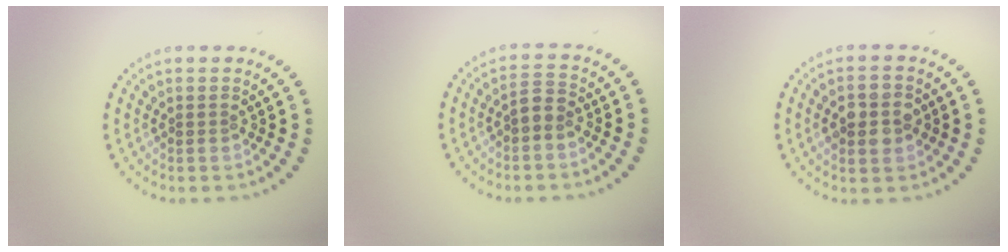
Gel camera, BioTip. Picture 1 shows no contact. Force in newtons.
{"total": 1.7, "press": 1.6, "slide": 0.6}
{"total": 4.0, "press": 4.0, "slide": 0.0}